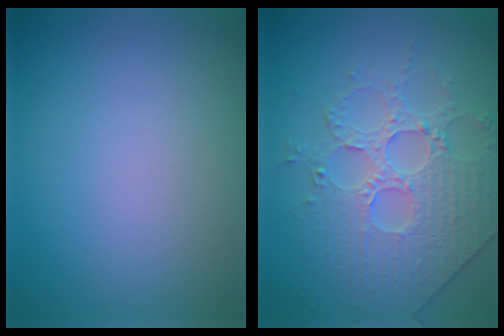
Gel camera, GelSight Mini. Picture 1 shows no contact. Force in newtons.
{"total": 4.5, "press": 4.5, "slide": 0.7}